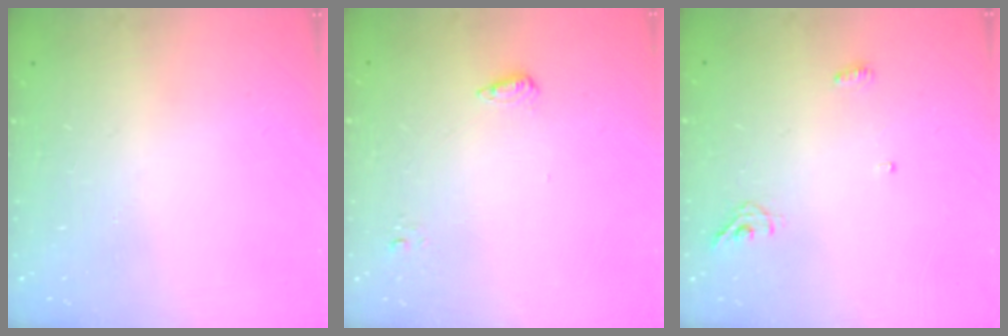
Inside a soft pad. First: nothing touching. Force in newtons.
{"total": 5.2, "press": 5.1, "slide": 1.0}
{"total": 4.9, "press": 4.8, "slide": 1.0}